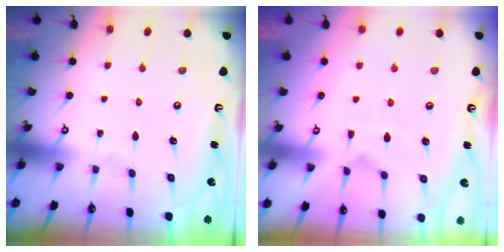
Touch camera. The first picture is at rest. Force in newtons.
{"total": 1.4, "press": 0.5, "slide": 1.3}